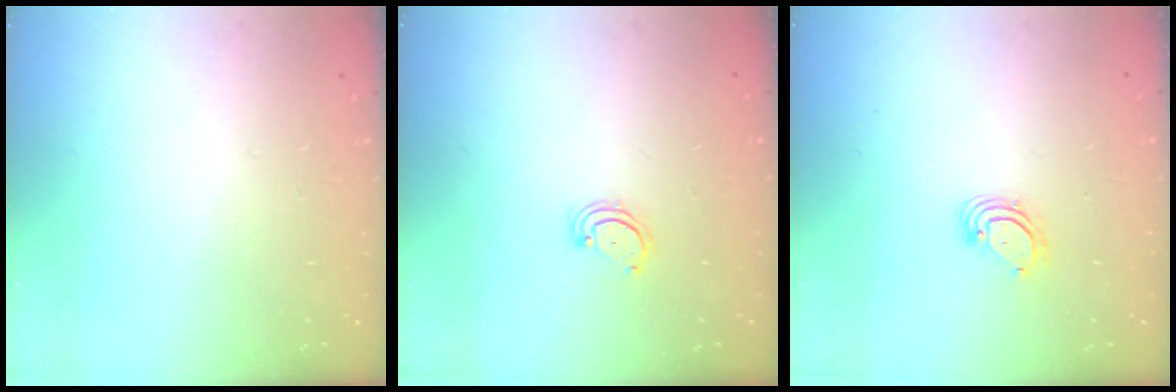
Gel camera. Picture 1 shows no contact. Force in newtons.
{"total": 2.3, "press": 2.2, "slide": 0.2}
{"total": 3.9, "press": 3.9, "slide": 0.1}